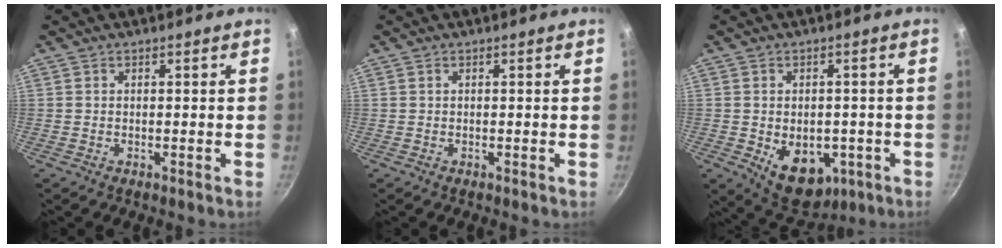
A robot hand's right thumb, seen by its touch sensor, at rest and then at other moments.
{"total": 0.0}
{"total": 11.3, "force": [-3.1, 7.8, 7.6], "torque": [-0.075, -0.002, -0.022]}